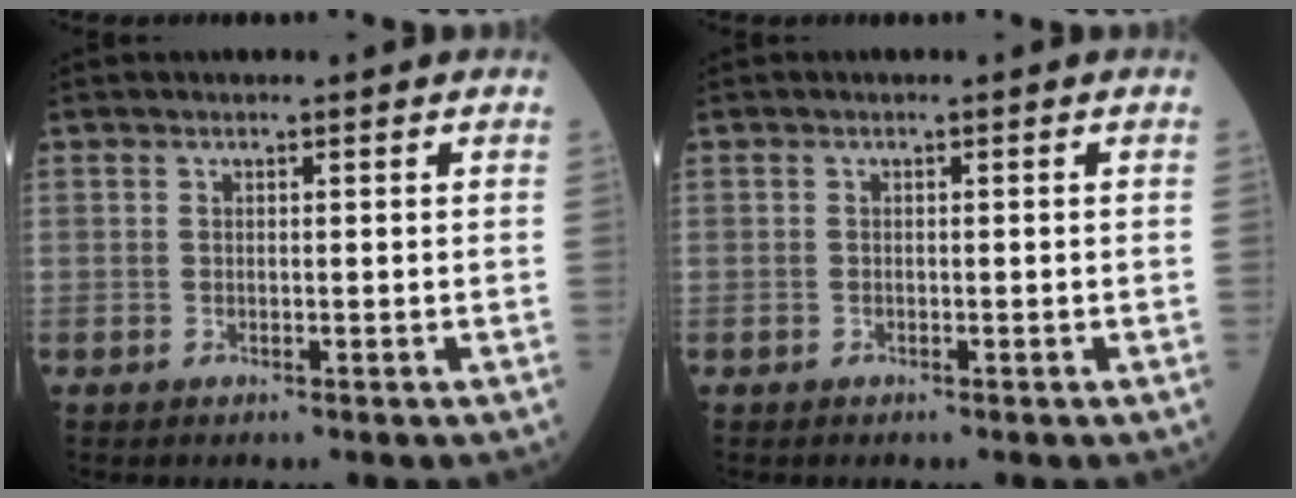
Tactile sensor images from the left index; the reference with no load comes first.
{"total": 0.0}